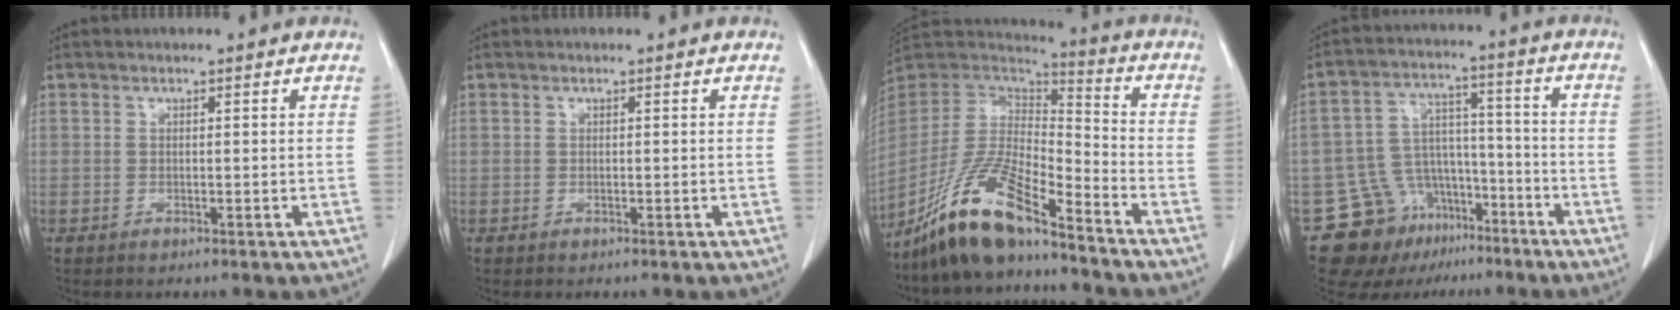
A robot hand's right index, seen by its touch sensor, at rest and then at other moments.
{"total": 0.0}
{"total": 15.4, "force": [-11.6, 2.7, 9.8], "torque": [-0.191, -0.005, -0.217]}
{"total": 13.6, "force": [-9.0, 9.2, 4.4], "torque": [-0.073, 0.055, -0.137]}